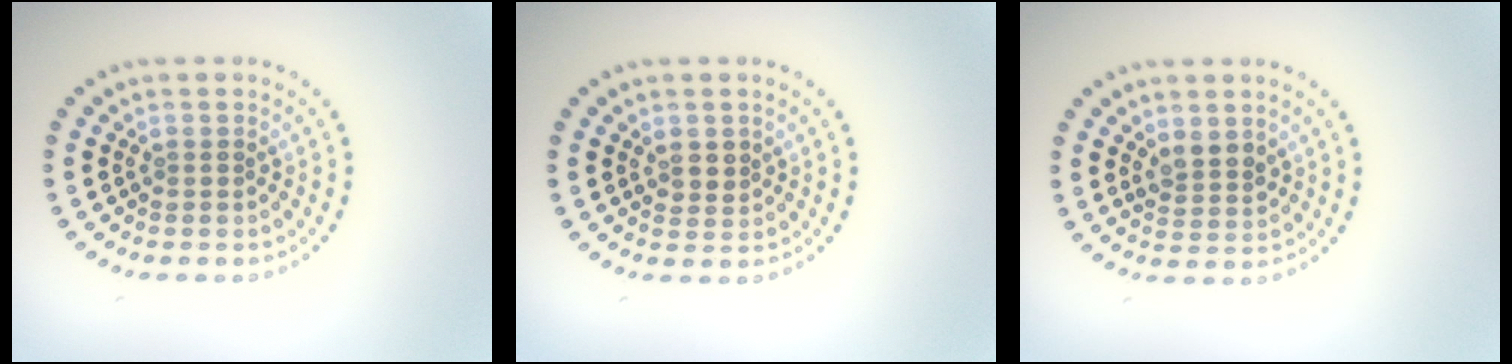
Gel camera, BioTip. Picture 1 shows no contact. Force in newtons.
{"total": 1.5, "press": 1.4, "slide": 0.4}
{"total": 2.1, "press": 1.9, "slide": 0.9}